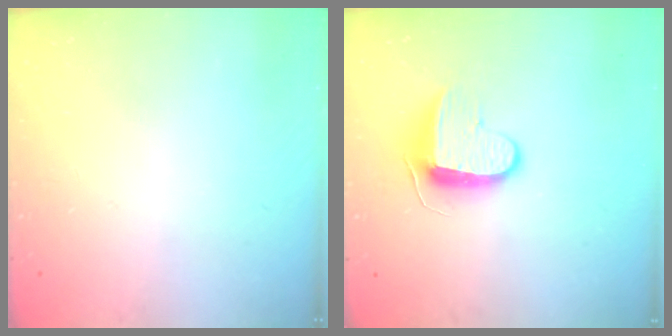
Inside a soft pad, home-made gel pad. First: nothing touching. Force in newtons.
{"total": 10.4, "press": 10.3, "slide": 0.9}